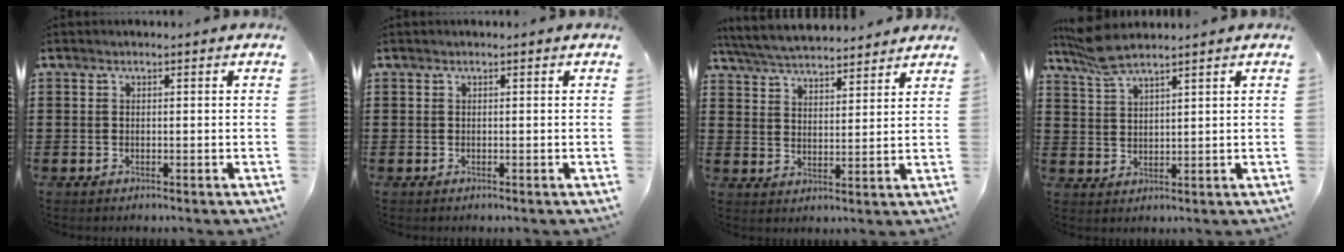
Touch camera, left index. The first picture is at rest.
{"total": 0.0}
{"total": 5.4, "force": [5.3, 0.4, 1.0], "torque": [-0.042, -0.023, 0.095]}
{"total": 5.4, "force": [4.6, 0.6, 2.8], "torque": [-0.066, -0.006, 0.084]}